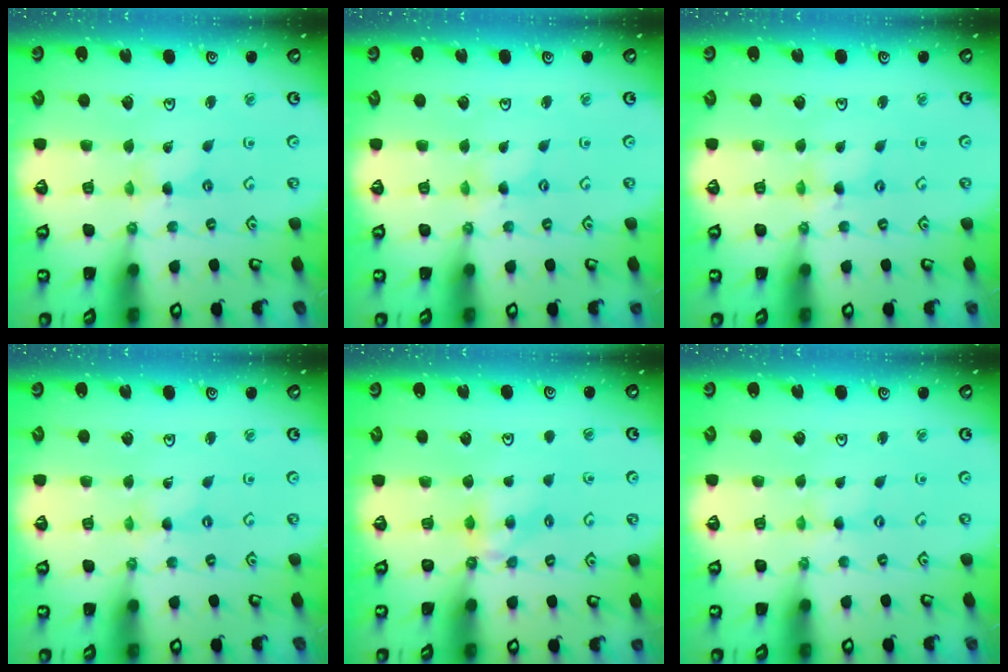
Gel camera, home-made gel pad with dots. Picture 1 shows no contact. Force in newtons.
{"total": 0.7, "press": 0.7, "slide": 0.2}
{"total": 2.8, "press": 2.8, "slide": 0.3}
{"total": 0.0}
{"total": 4.6, "press": 4.5, "slide": 0.8}
{"total": 0.0}